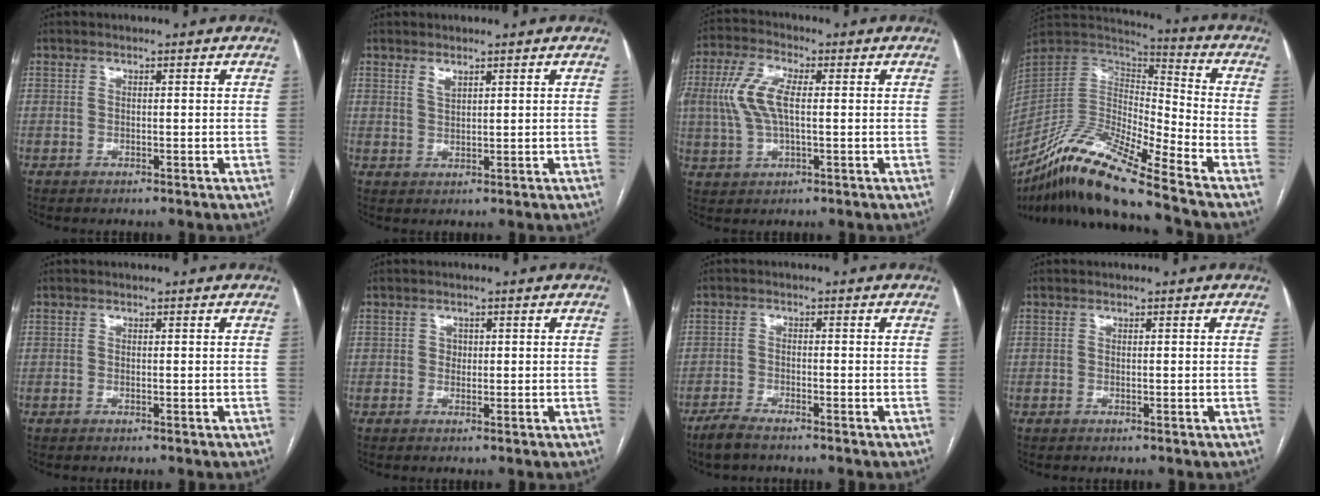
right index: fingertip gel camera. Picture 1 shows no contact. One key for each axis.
{"total": 1.6, "fx": 1.3, "fy": 0.5, "fz": 0.9, "tx": -0.017, "ty": -0.002, "tz": 0.027}
{"total": 8.7, "fx": 0.8, "fy": 3.5, "fz": 7.9, "tx": -0.189, "ty": 0.014, "tz": 0.016}
{"total": 19.1, "fx": -14.4, "fy": 1.3, "fz": 12.5, "tx": -0.254, "ty": -0.014, "tz": -0.271}
{"total": 0.0}
{"total": 1.2, "fx": 0.1, "fy": 1.1, "fz": 0.6, "tx": -0.007, "ty": 0.002, "tz": 0.002}
{"total": 3.6, "fx": -3.1, "fy": 0.5, "fz": 1.8, "tx": -0.039, "ty": -0.007, "tz": -0.058}
{"total": 0.0}